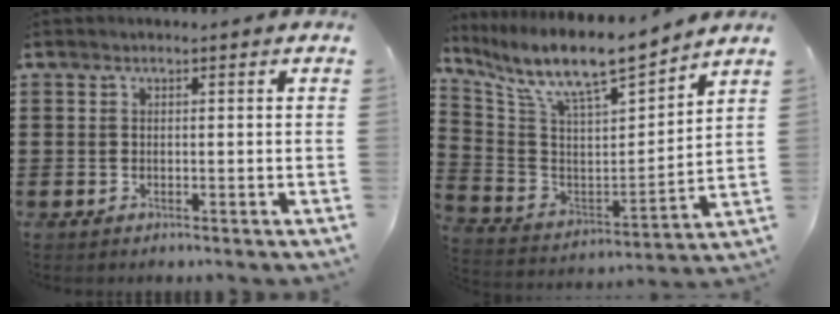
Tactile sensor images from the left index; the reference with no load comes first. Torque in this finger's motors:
{"motor_torque": [2.04, -0.09, 0.37, 0.21]}